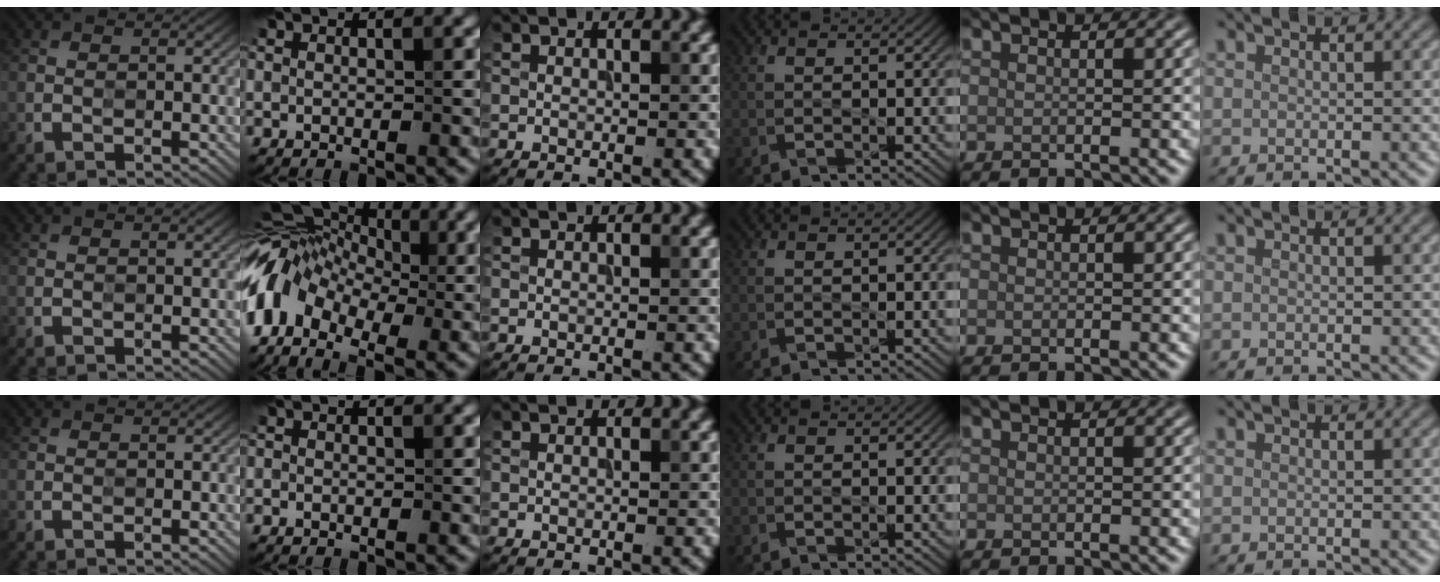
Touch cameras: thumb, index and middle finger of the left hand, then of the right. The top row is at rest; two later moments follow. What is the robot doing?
{"motion": "press", "object": "sticky note"}